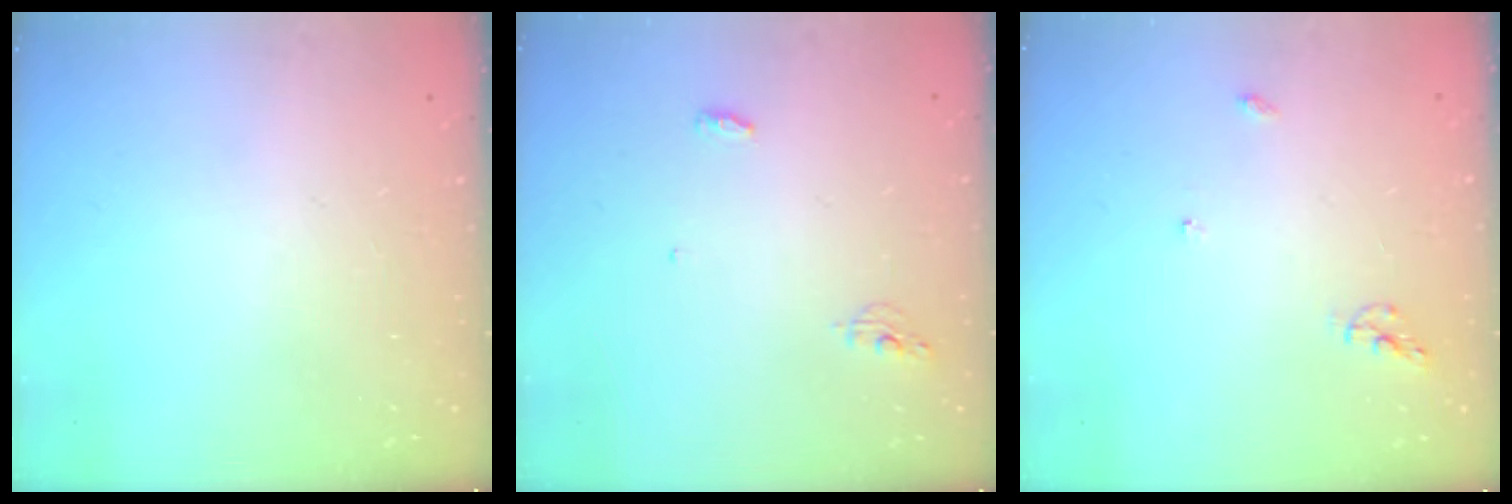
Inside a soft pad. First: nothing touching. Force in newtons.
{"total": 4.1, "press": 4.0, "slide": 0.9}
{"total": 5.6, "press": 5.6, "slide": 0.7}